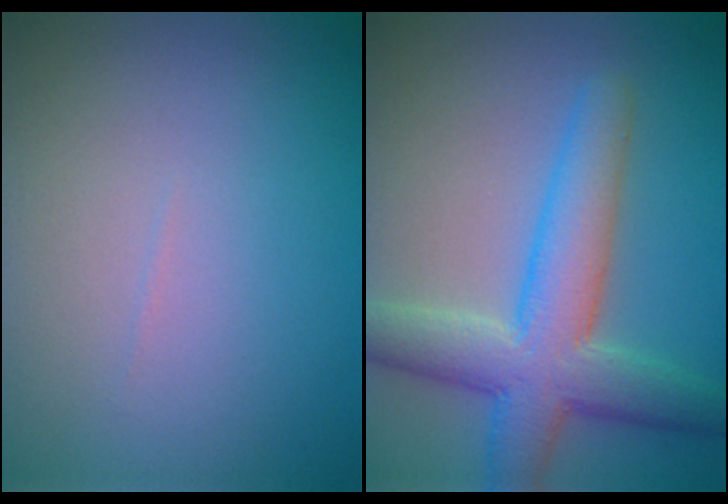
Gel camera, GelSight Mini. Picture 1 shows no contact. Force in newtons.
{"total": 7.1, "press": 7.0, "slide": 0.3}